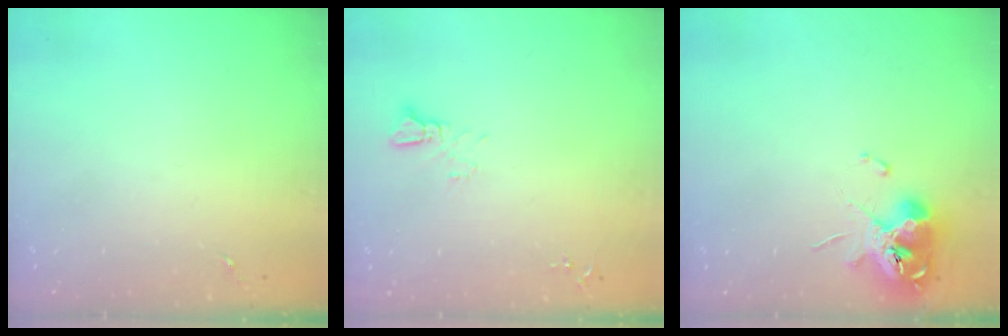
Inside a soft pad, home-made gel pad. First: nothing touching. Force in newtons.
{"total": 3.4, "press": 3.4, "slide": 0.4}
{"total": 11.8, "press": 11.7, "slide": 1.4}